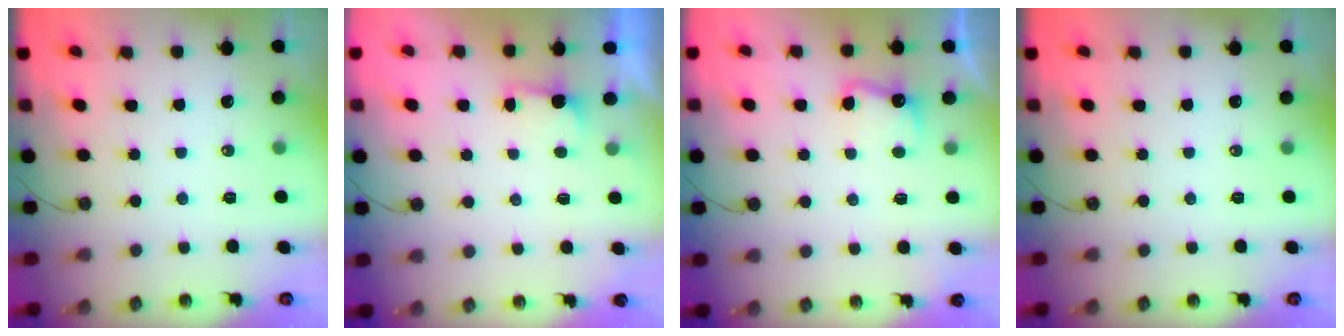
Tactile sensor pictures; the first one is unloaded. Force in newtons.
{"total": 1.2, "press": 0.9, "slide": 0.8}
{"total": 3.7, "press": 3.6, "slide": 0.9}
{"total": 0.0}